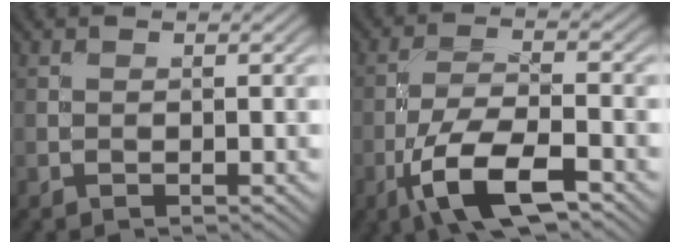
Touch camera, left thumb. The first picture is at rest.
{"total": 9.8, "force": [-5.1, 3.3, 7.6], "torque": [-0.146, 0.000, -0.104]}